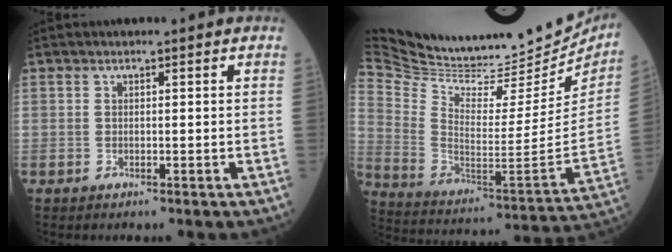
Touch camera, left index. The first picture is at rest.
{"total": 34.6, "force": [30.0, 9.7, 14.1], "torque": [-0.279, -0.062, 0.437]}